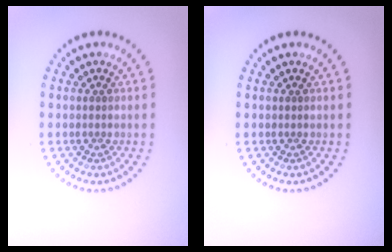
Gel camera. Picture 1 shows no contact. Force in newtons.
{"total": 0.0}